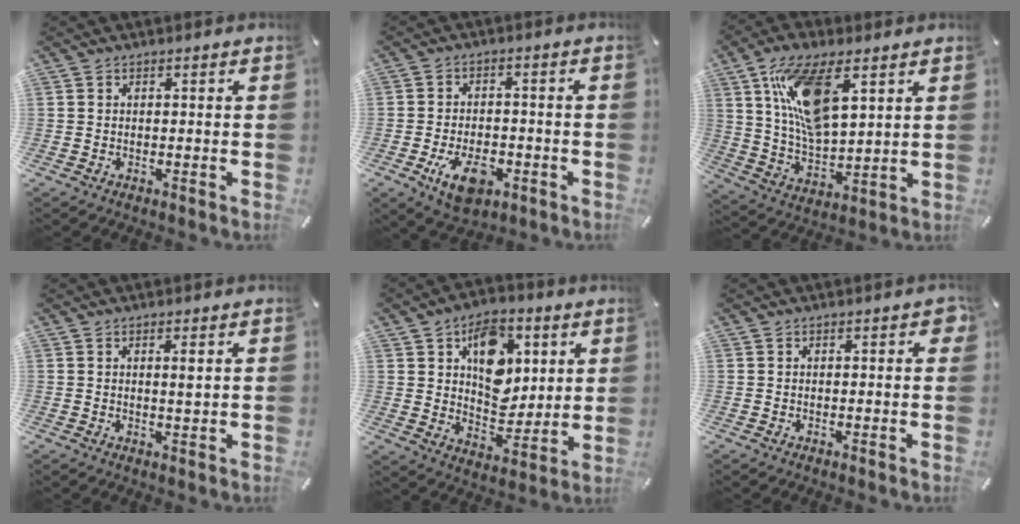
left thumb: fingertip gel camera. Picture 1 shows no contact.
{"total": 9.1, "force": [-3.7, 5.5, 6.2], "torque": [-0.109, 0.005, -0.065]}
{"total": 15.7, "force": [7.5, 7.3, 11.7], "torque": [-0.239, -0.017, 0.134]}
{"total": 2.0, "force": [0.7, 0.2, 1.9], "torque": [-0.039, -0.001, 0.010]}
{"total": 13.8, "force": [4.6, 10.5, 7.7], "torque": [-0.100, -0.016, 0.085]}
{"total": 1.7, "force": [0.3, 0.8, 1.4], "torque": [-0.014, 0.000, -0.001]}